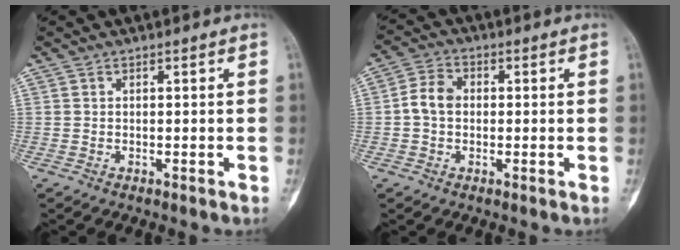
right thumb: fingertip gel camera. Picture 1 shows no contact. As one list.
[{"total": 5.2, "force": [-0.1, 4.0, 3.3], "torque": [-0.058, 0.016, -0.012]}]